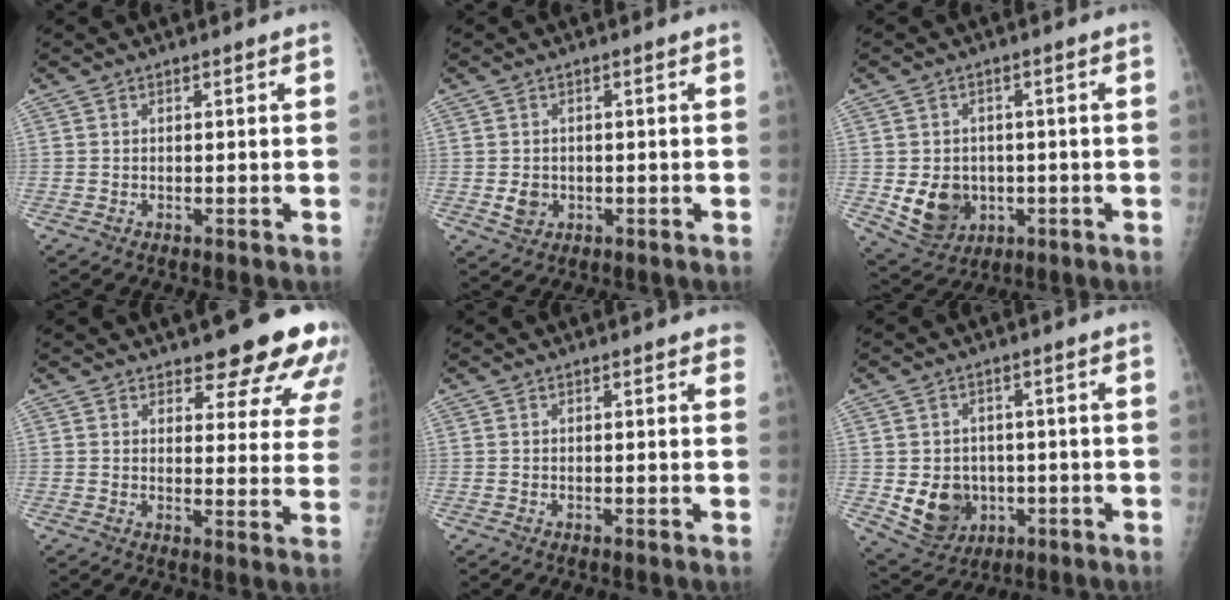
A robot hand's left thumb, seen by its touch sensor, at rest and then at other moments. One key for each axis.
{"total": 2.8, "fx": -0.6, "fy": 2.4, "fz": 1.2, "tx": -0.011, "ty": 0.001, "tz": -0.003}
{"total": 8.5, "fx": -1.6, "fy": 7.3, "fz": 4.2, "tx": -0.044, "ty": 0.002, "tz": -0.007}
{"total": 13.3, "fx": 10.5, "fy": 4.5, "fz": 6.7, "tx": -0.033, "ty": -0.065, "tz": 0.111}
{"total": 1.3, "fx": 1.0, "fy": 0.6, "fz": 0.6, "tx": 0.006, "ty": 0.000, "tz": 0.005}
{"total": 9.1, "fx": -1.6, "fy": 7.8, "fz": 4.3, "tx": -0.038, "ty": 0.003, "tz": -0.007}